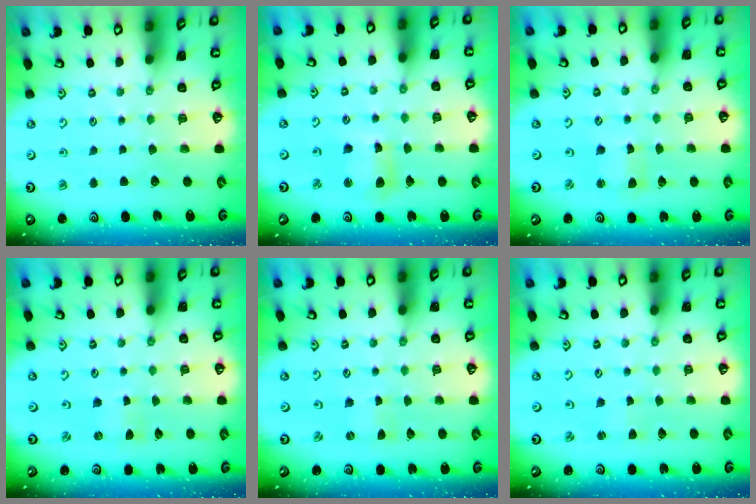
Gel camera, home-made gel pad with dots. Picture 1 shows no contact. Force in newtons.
{"total": 7.3, "press": 7.2, "slide": 1.0}
{"total": 1.8, "press": 1.8, "slide": 0.3}
{"total": 0.0}
{"total": 0.0}
{"total": 0.9, "press": 0.8, "slide": 0.1}